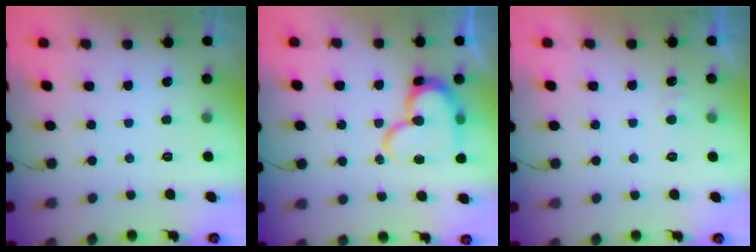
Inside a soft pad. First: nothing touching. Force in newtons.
{"total": 18.2, "press": 18.2, "slide": 1.5}
{"total": 4.8, "press": 4.7, "slide": 0.4}